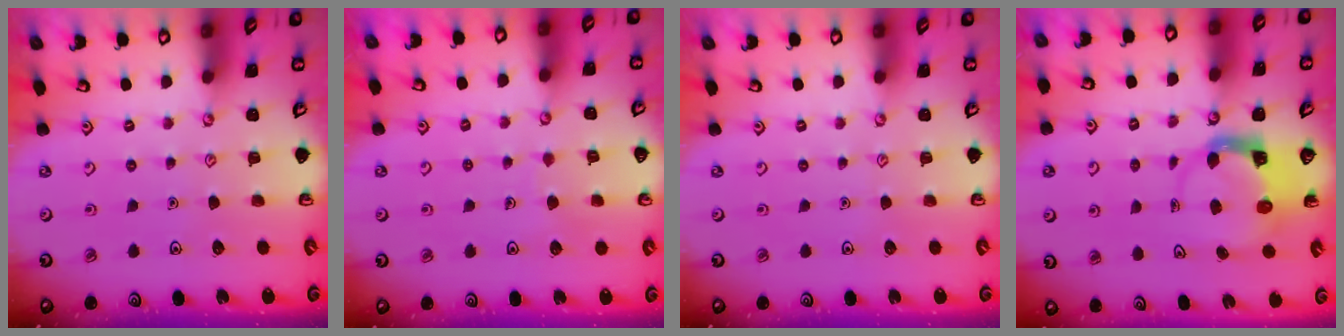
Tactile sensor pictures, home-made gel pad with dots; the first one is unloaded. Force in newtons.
{"total": 3.4, "press": 3.4, "slide": 0.3}
{"total": 0.0}
{"total": 3.7, "press": 3.7, "slide": 0.6}